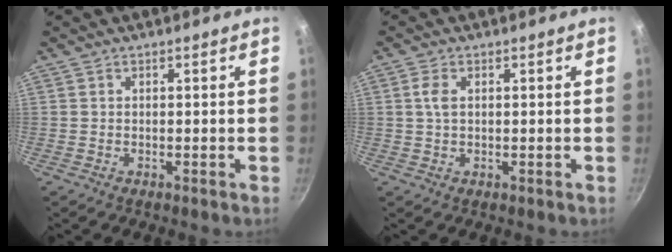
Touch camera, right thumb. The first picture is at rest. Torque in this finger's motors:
{"motor_torque": [0.19, 0.02, 0.39, -0.17, 0.12]}